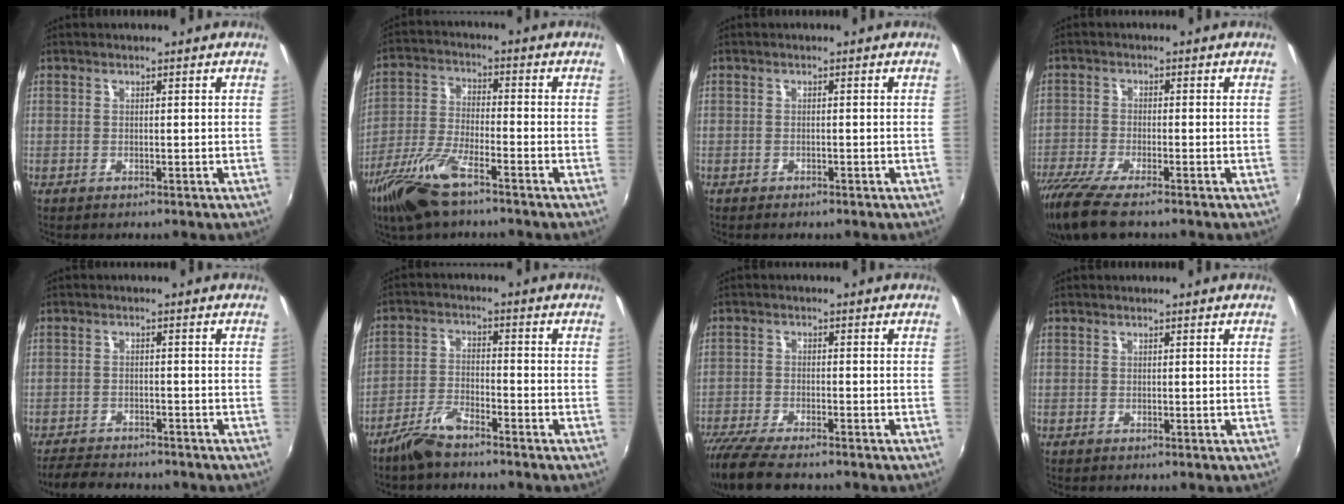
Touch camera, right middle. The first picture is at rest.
{"total": 11.8, "force": [-7.9, 3.1, 8.1], "torque": [-0.177, -0.018, -0.156]}
{"total": 1.3, "force": [-1.1, 0.4, 0.5], "torque": [-0.012, -0.005, -0.017]}
{"total": 10.7, "force": [-8.4, 1.8, 6.5], "torque": [-0.152, -0.045, -0.152]}
{"total": 7.9, "force": [-7.2, 2.1, 2.7], "torque": [-0.076, -0.013, -0.112]}
{"total": 6.2, "force": [-5.1, 1.4, 3.2], "torque": [-0.076, 0.002, -0.099]}
{"total": 10.8, "force": [-9.2, 1.9, 5.5], "torque": [-0.135, -0.042, -0.163]}
{"total": 0.0}